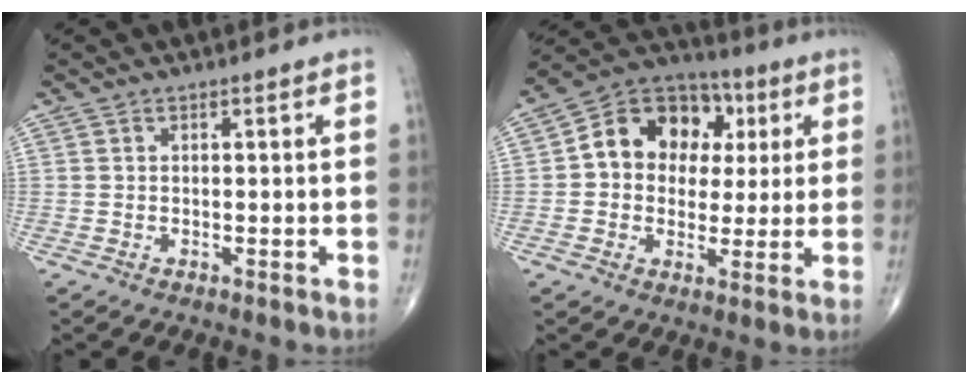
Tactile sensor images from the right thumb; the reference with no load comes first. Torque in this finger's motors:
{"motor_torque": [2.00, 2.03, 0.84, -0.12, 0.09]}